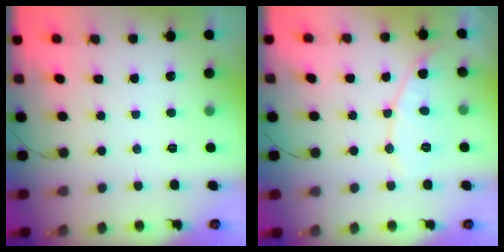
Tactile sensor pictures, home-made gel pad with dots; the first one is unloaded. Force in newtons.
{"total": 8.3, "press": 8.3, "slide": 0.3}